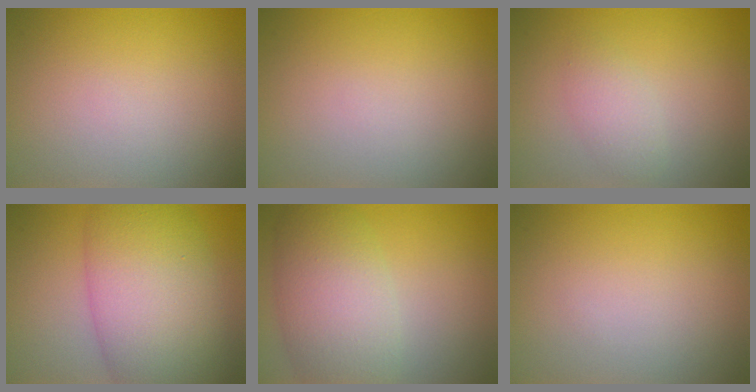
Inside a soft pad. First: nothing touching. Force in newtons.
{"total": 0.0}
{"total": 1.9, "press": 1.9, "slide": 0.1}
{"total": 10.8, "press": 10.8, "slide": 0.4}
{"total": 6.7, "press": 6.7, "slide": 0.2}
{"total": 0.0}